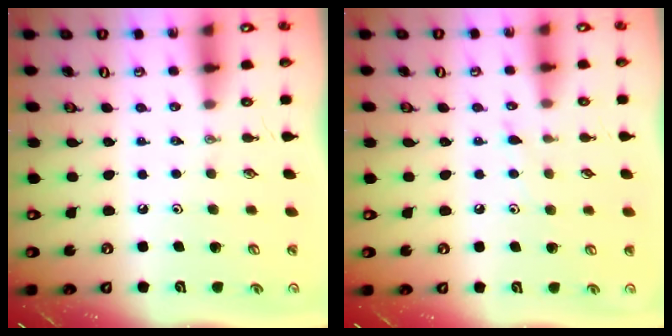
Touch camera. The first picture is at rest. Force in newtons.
{"total": 6.7, "press": 6.6, "slide": 0.7}